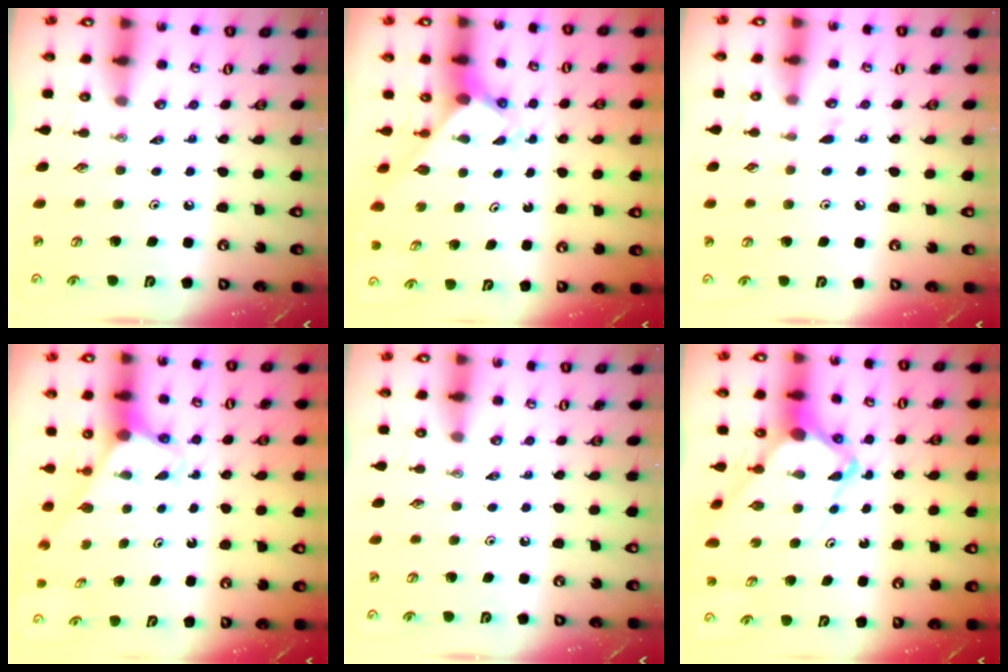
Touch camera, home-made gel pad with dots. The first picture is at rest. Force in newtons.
{"total": 2.1, "press": 2.1, "slide": 0.2}
{"total": 4.9, "press": 4.9, "slide": 0.6}
{"total": 2.6, "press": 2.6, "slide": 0.1}
{"total": 0.0}
{"total": 6.6, "press": 6.6, "slide": 0.6}